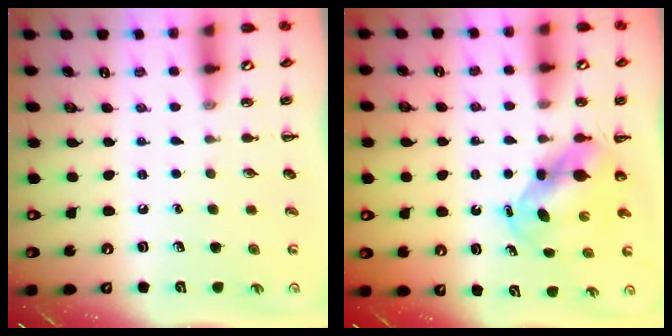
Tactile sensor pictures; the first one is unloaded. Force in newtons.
{"total": 5.3, "press": 5.2, "slide": 1.1}